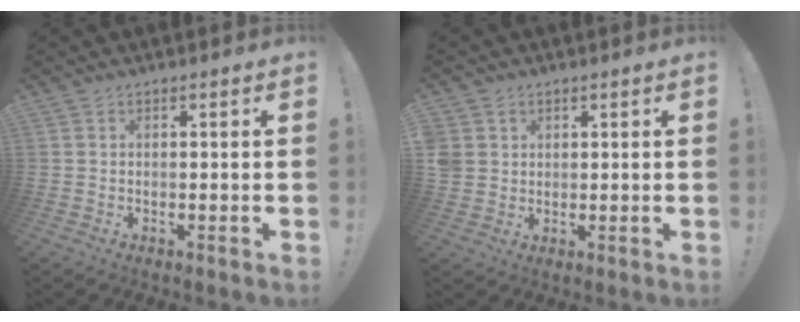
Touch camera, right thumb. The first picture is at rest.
{"total": 4.0, "force": [1.5, 3.6, 0.9], "torque": [-0.025, -0.004, 0.029]}